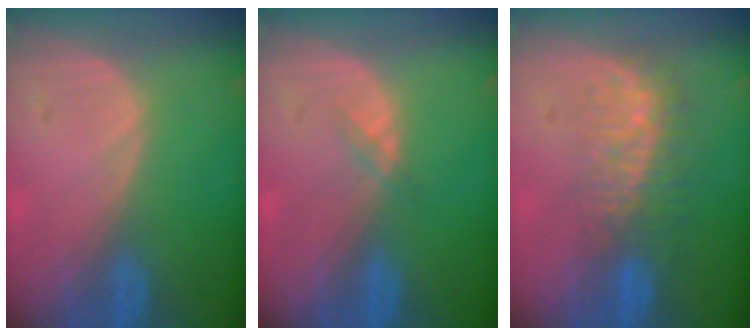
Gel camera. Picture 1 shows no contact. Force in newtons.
{"total": 1.0, "press": 1.0, "slide": 0.2}
{"total": 8.3, "press": 7.4, "slide": 3.7}